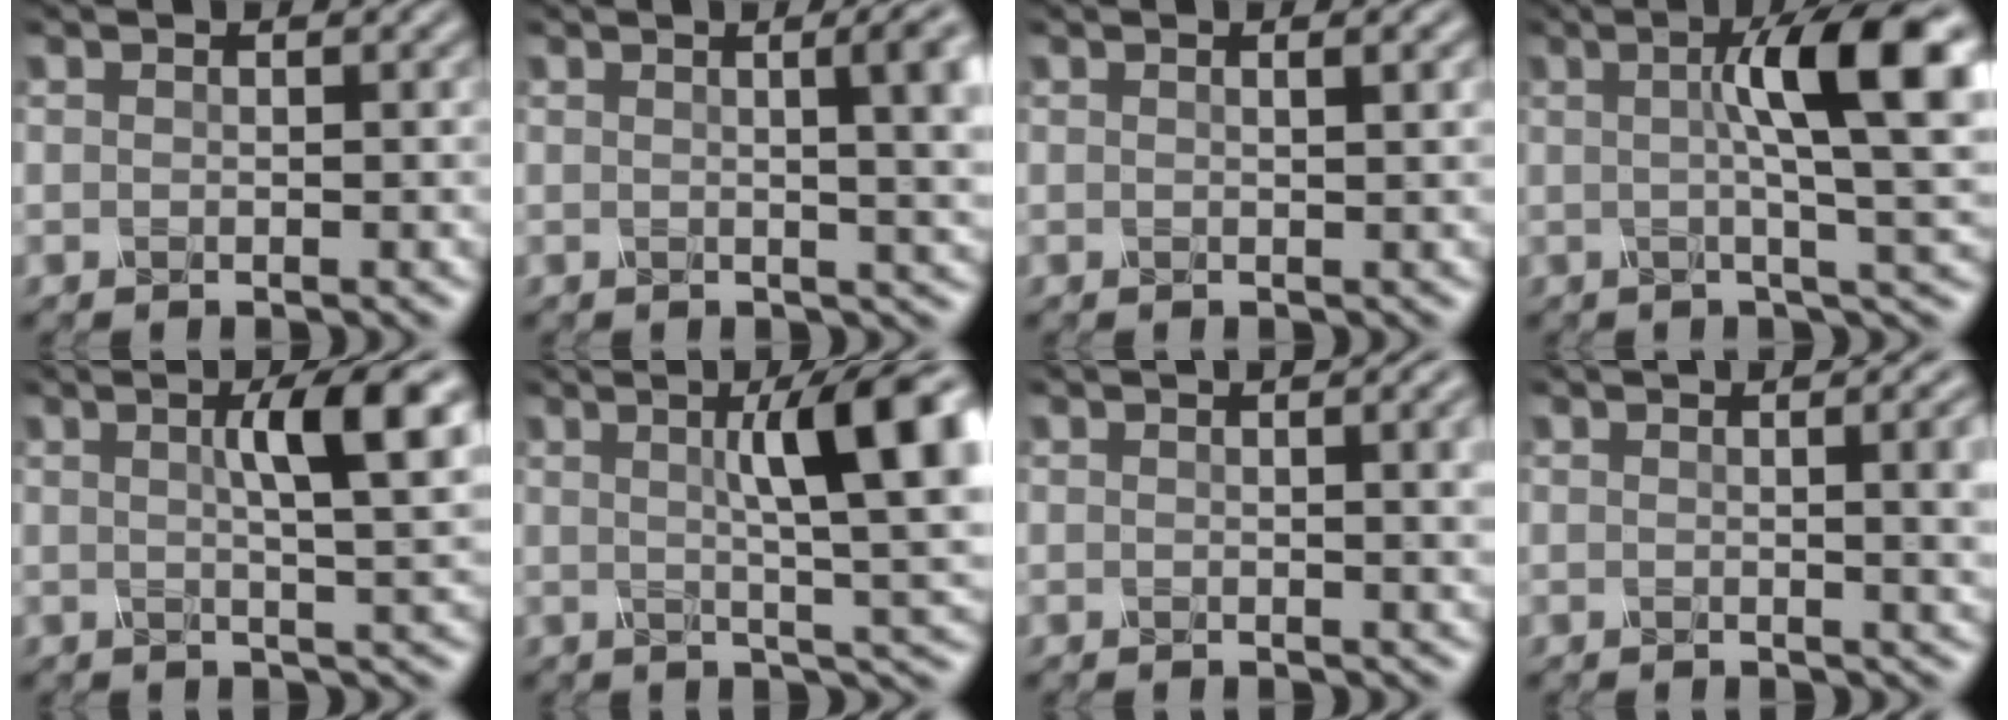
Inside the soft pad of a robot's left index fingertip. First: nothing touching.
{"total": 6.0, "force": [1.4, 2.1, 5.4], "torque": [-0.029, 0.013, 0.012]}
{"total": 1.0, "force": [0.4, 0.1, 0.9], "torque": [-0.010, 0.001, 0.005]}
{"total": 8.7, "force": [1.3, 1.6, 8.5], "torque": [-0.110, 0.009, 0.013]}
{"total": 5.5, "force": [1.3, 1.0, 5.3], "torque": [-0.071, 0.004, 0.014]}
{"total": 9.9, "force": [2.3, 2.0, 9.4], "torque": [-0.118, 0.010, 0.031]}
{"total": 3.0, "force": [0.8, 1.0, 2.7], "torque": [-0.035, 0.001, 0.012]}
{"total": 3.9, "force": [0.6, 1.3, 3.6], "torque": [-0.031, 0.001, 0.009]}